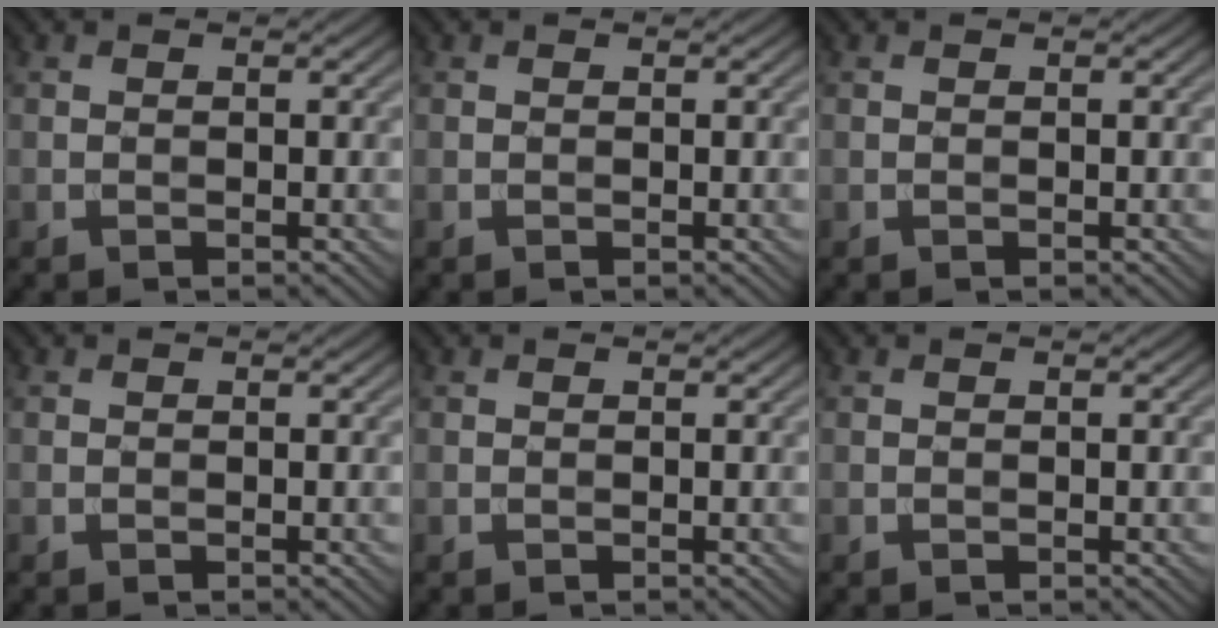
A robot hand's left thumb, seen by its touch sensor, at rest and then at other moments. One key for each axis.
{"total": 0.0}
{"total": 0.0}
{"total": 0.0}
{"total": 0.0}
{"total": 0.0}